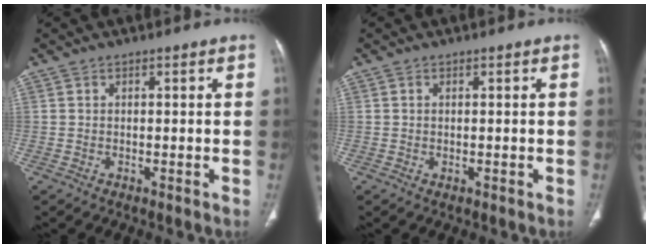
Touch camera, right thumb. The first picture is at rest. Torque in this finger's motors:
{"motor_torque": [-0.96, 0.14, -0.38, 0.25, -0.02]}